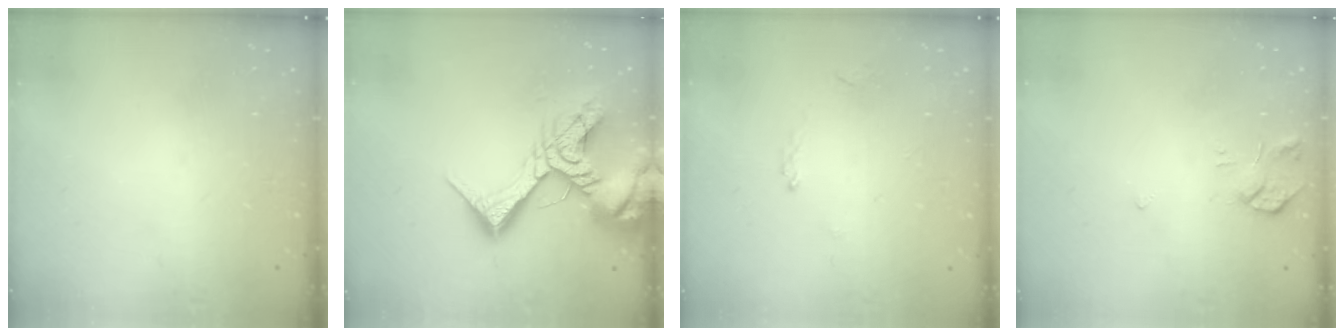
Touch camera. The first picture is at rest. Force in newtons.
{"total": 17.2, "press": 17.1, "slide": 1.9}
{"total": 1.2, "press": 1.1, "slide": 0.3}
{"total": 4.8, "press": 4.8, "slide": 0.7}